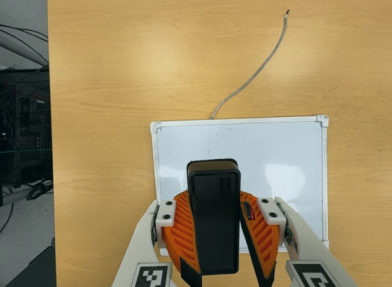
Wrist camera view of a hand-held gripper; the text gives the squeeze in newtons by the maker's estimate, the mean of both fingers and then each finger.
{"total": 11.2, "left": 11.0, "right": 11.4}